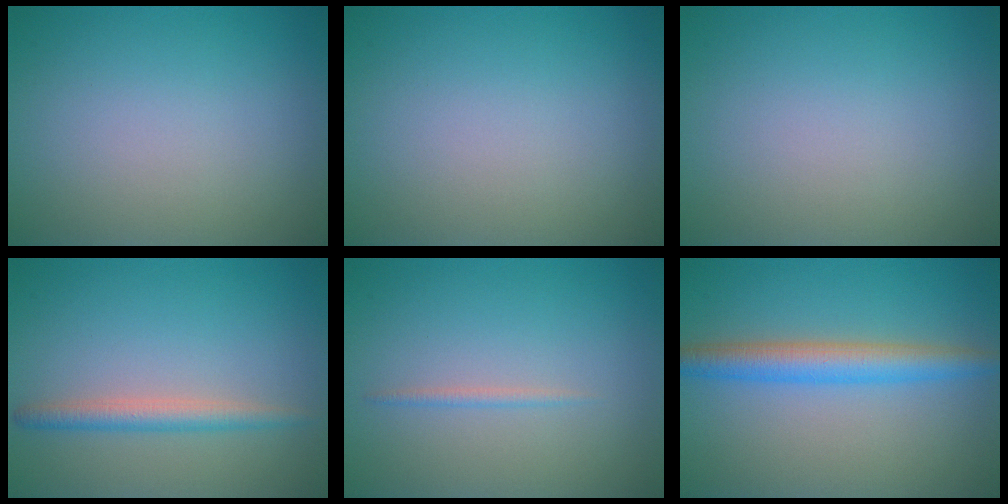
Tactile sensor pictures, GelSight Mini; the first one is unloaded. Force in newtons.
{"total": 0.0}
{"total": 0.0}
{"total": 2.3, "press": 2.3, "slide": 0.1}
{"total": 0.7, "press": 0.7, "slide": 0.1}
{"total": 4.1, "press": 4.1, "slide": 0.1}